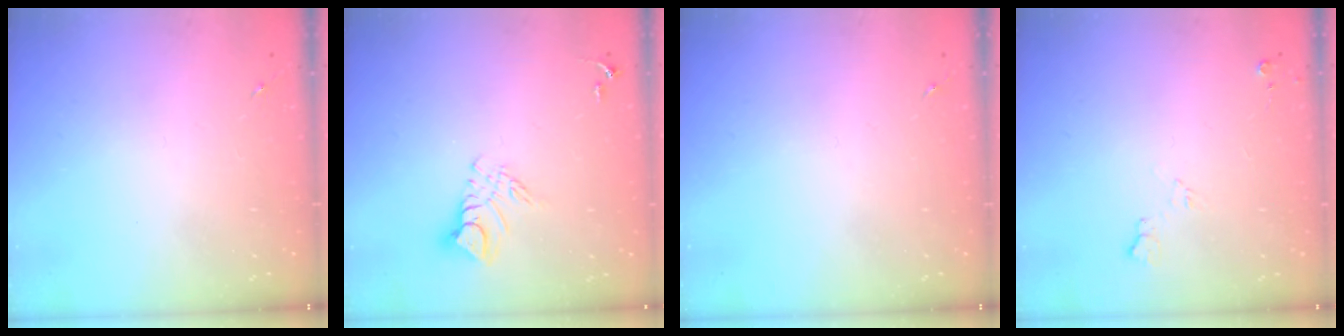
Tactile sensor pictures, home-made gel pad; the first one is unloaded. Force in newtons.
{"total": 9.3, "press": 9.3, "slide": 0.9}
{"total": 0.0}
{"total": 6.0, "press": 6.0, "slide": 1.0}